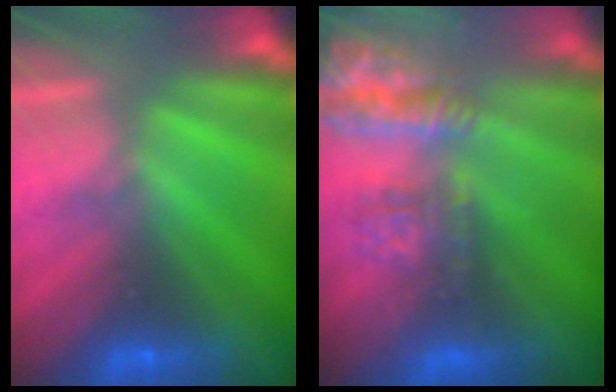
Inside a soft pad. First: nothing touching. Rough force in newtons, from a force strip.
{"total": 9.7}